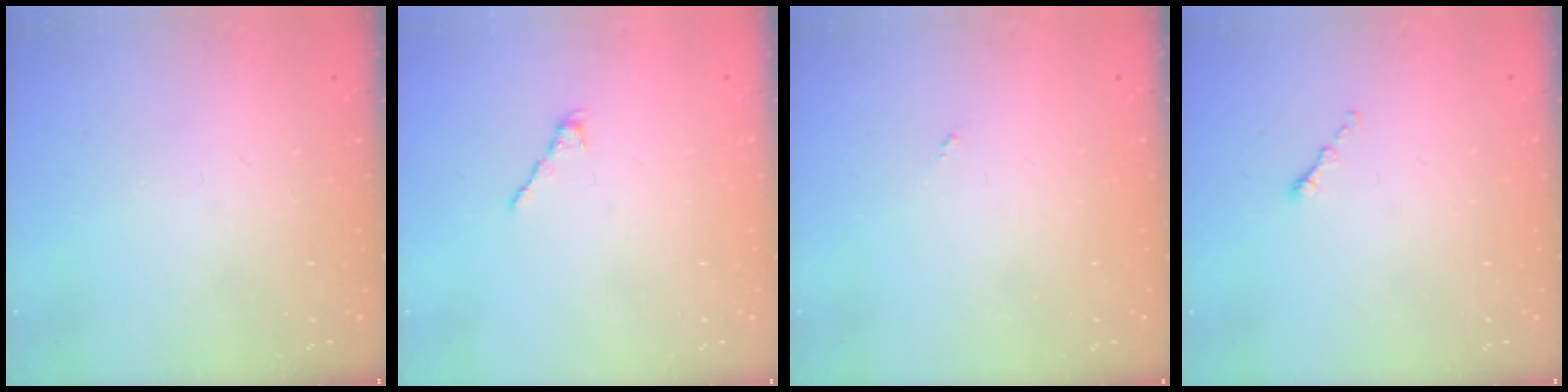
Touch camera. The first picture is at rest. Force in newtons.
{"total": 1.7, "press": 1.5, "slide": 0.6}
{"total": 0.0}
{"total": 0.6, "press": 0.5, "slide": 0.2}